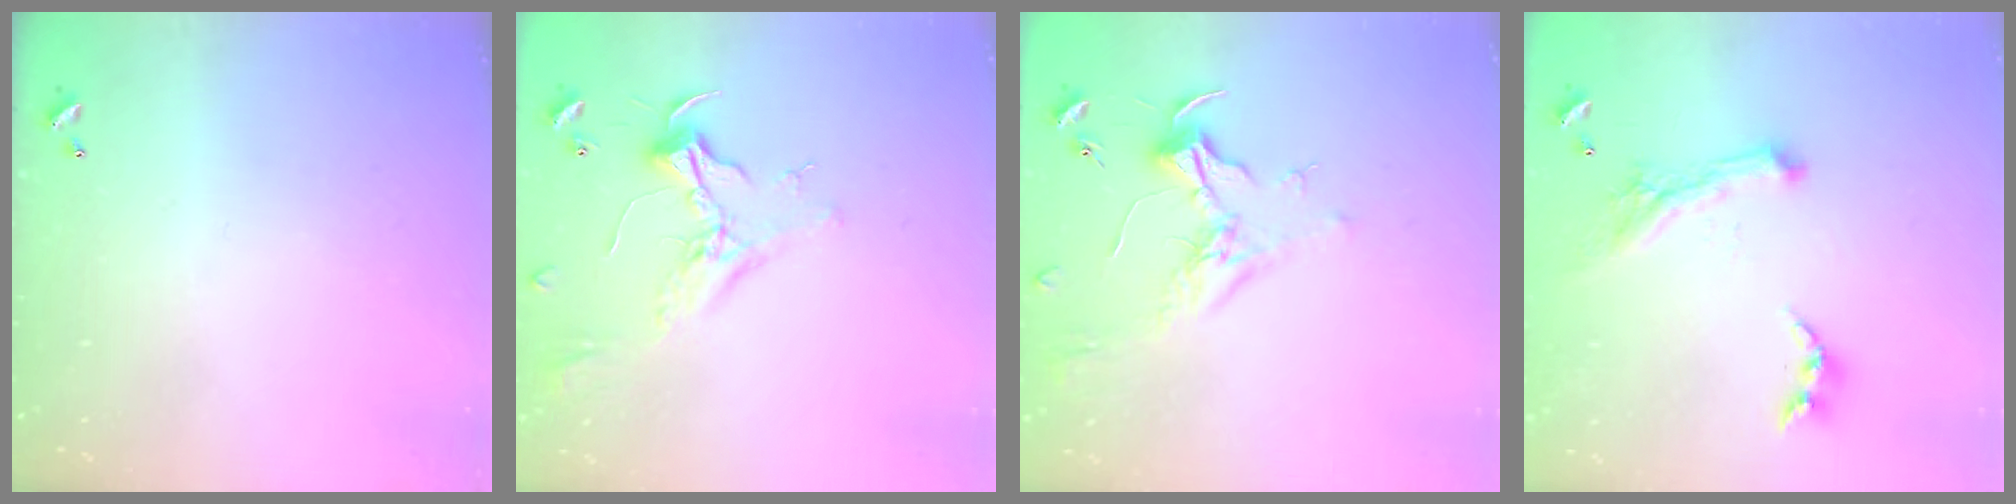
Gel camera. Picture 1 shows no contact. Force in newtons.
{"total": 2.3, "press": 2.2, "slide": 0.9}
{"total": 1.8, "press": 1.7, "slide": 0.6}
{"total": 2.2, "press": 2.1, "slide": 0.5}